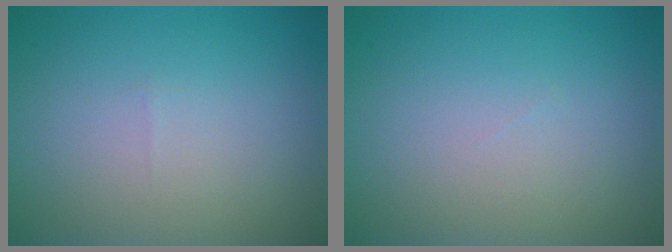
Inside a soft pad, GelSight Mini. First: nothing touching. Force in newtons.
{"total": 0.0}